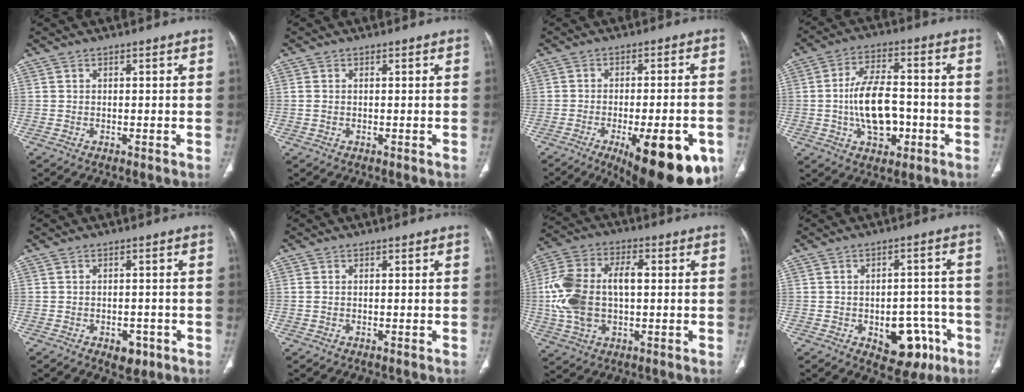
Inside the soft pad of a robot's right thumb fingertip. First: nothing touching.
{"total": 1.2, "force": [0.0, 0.7, 0.9], "torque": [-0.035, 0.006, 0.001]}
{"total": 20.1, "force": [-9.2, 7.0, 16.5], "torque": [-0.165, 0.018, -0.118]}
{"total": 12.6, "force": [-2.2, 7.0, 10.2], "torque": [-0.163, 0.023, -0.036]}
{"total": 4.0, "force": [-2.0, 2.5, 2.5], "torque": [-0.017, 0.006, -0.020]}
{"total": 0.8, "force": [0.0, 0.5, 0.7], "torque": [-0.027, 0.006, 0.003]}
{"total": 15.7, "force": [0.3, 9.2, 12.7], "torque": [-0.269, 0.024, 0.006]}
{"total": 12.2, "force": [-5.1, 7.3, 8.4], "torque": [-0.068, 0.041, -0.057]}